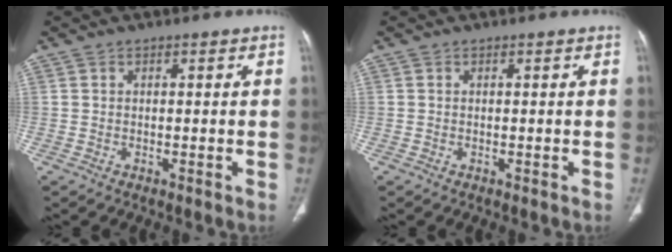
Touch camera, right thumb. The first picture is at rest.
{"total": 0.0}